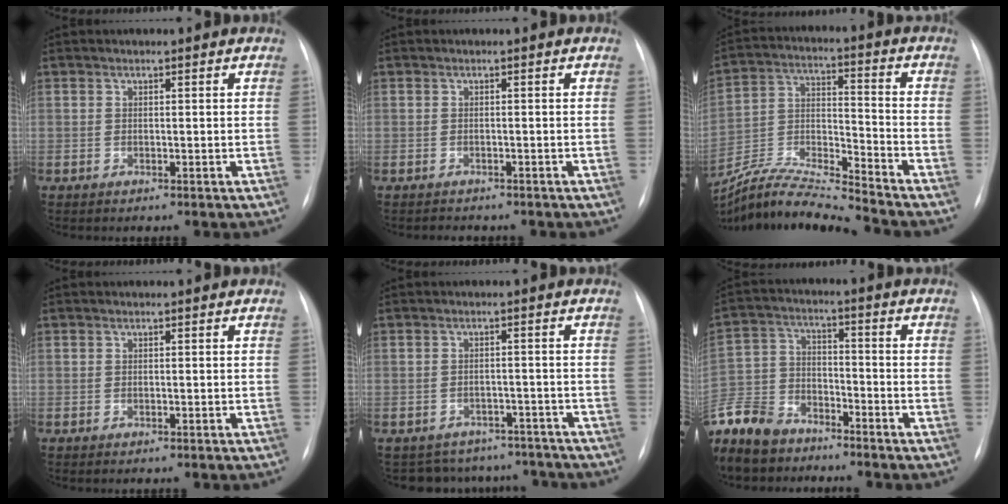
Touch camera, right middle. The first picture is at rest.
{"total": 2.1, "force": [-1.9, 0.8, 0.5], "torque": [-0.010, -0.003, -0.021]}
{"total": 14.0, "force": [-13.4, -1.4, 3.9], "torque": [-0.077, 0.008, -0.254]}
{"total": 1.0, "force": [-0.8, -0.1, 0.6], "torque": [-0.006, 0.000, -0.009]}
{"total": 9.7, "force": [-8.8, 4.2, 0.3], "torque": [0.003, 0.024, -0.101]}
{"total": 12.5, "force": [-10.8, 5.3, 3.4], "torque": [-0.086, -0.001, -0.209]}